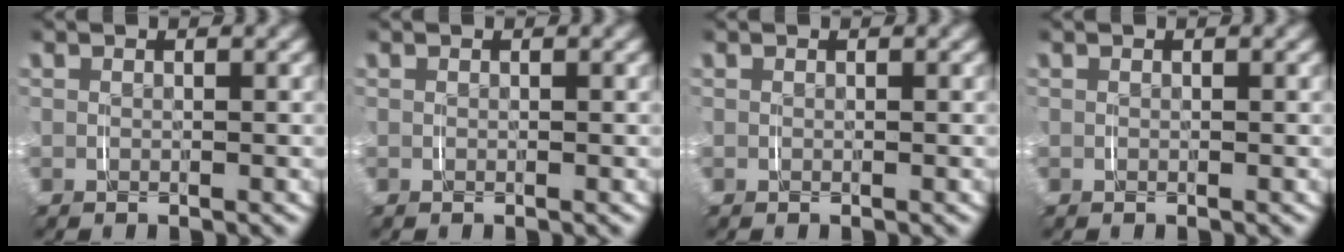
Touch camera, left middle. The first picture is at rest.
{"total": 0.0}
{"total": 0.0}
{"total": 0.0}